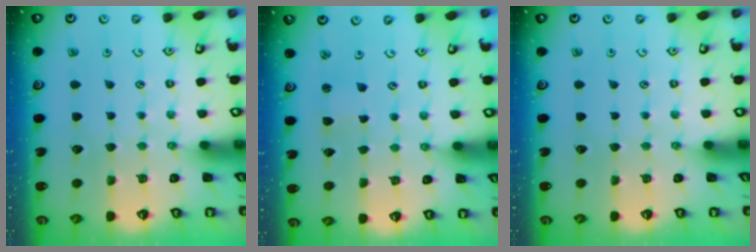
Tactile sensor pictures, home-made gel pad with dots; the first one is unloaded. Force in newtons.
{"total": 2.1, "press": 2.1, "slide": 0.2}
{"total": 0.0}